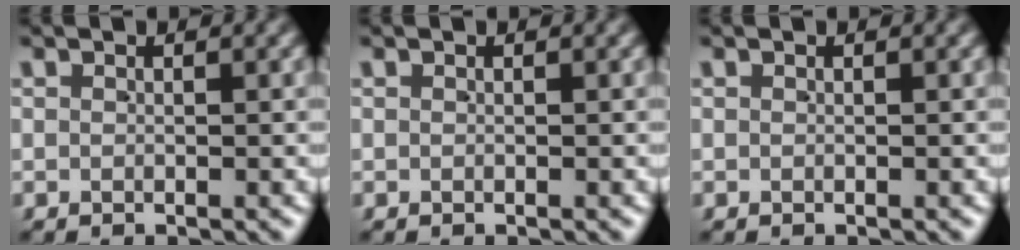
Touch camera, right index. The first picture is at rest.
{"total": 0.0}
{"total": 0.0}